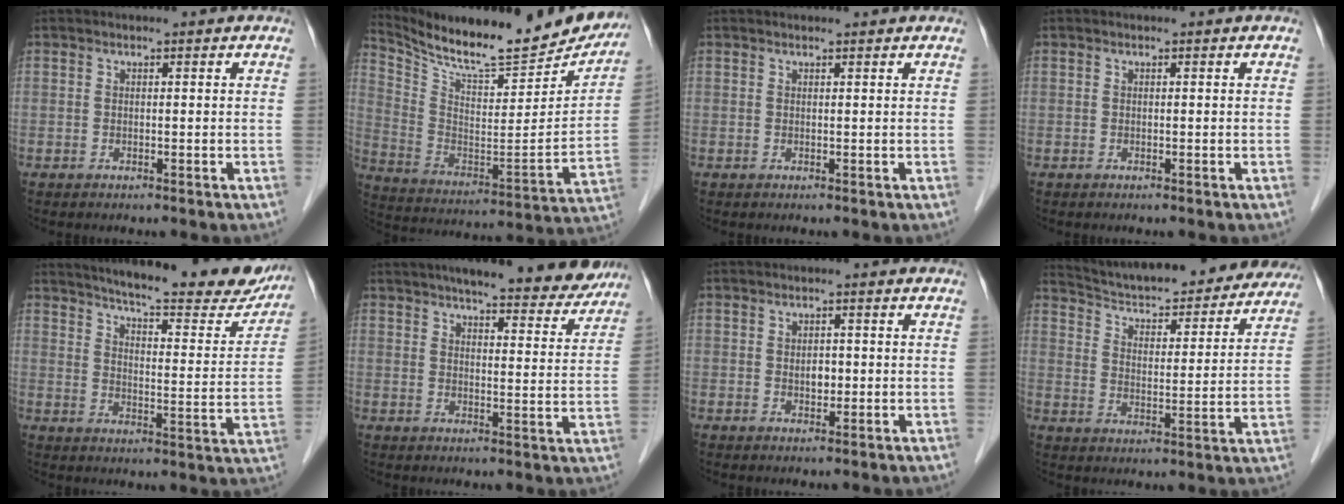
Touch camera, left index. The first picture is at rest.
{"total": 25.2, "force": [22.2, 4.9, 10.7], "torque": [-0.179, -0.051, 0.325]}
{"total": 1.3, "force": [1.3, 0.1, 0.2], "torque": [-0.010, 0.009, 0.017]}
{"total": 0.0}
{"total": 22.6, "force": [20.0, 3.5, 9.9], "torque": [-0.136, -0.046, 0.247]}
{"total": 18.1, "force": [15.7, 3.1, 8.4], "torque": [-0.108, 0.001, 0.195]}
{"total": 1.9, "force": [0.0, 1.2, 1.5], "torque": [-0.024, 0.001, 0.001]}
{"total": 26.1, "force": [23.9, 5.7, 8.8], "torque": [-0.143, -0.019, 0.314]}